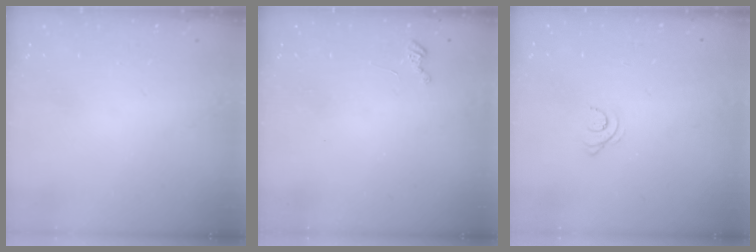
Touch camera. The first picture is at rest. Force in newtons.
{"total": 2.7, "press": 2.7, "slide": 0.4}
{"total": 3.8, "press": 3.8, "slide": 0.4}